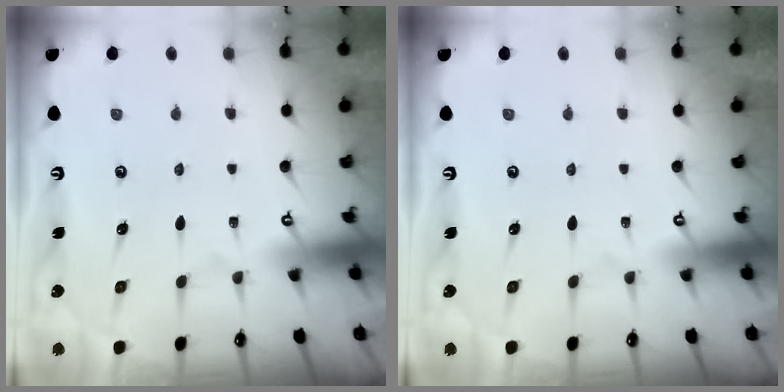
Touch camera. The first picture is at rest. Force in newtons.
{"total": 0.0}